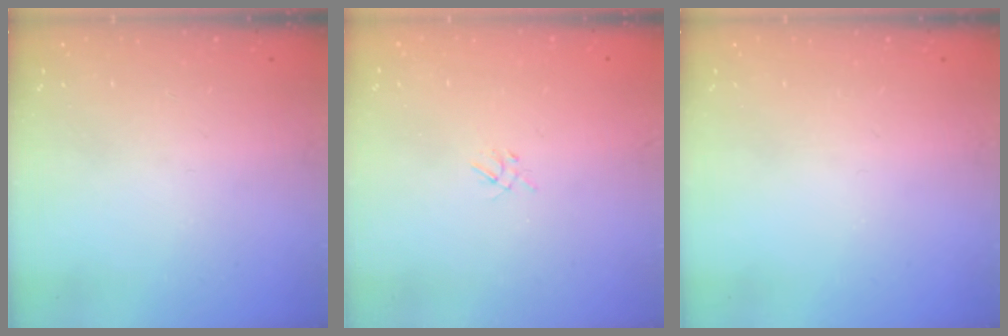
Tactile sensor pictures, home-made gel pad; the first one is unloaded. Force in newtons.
{"total": 2.0, "press": 2.0, "slide": 0.4}
{"total": 0.0}